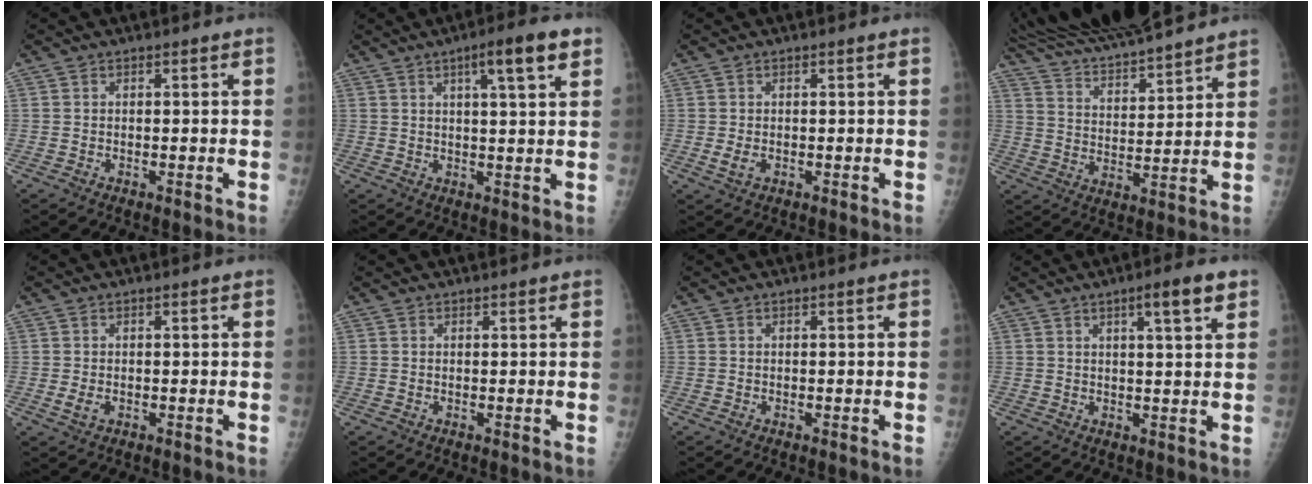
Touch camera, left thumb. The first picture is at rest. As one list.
[{"total": 8.2, "force": [4.2, 1.0, 7.0], "torque": [-0.102, -0.010, 0.060]}, {"total": 2.0, "force": [-0.2, 1.1, 1.7], "torque": [-0.032, -0.003, 0.000]}, {"total": 19.7, "force": [18.1, 2.6, 7.4], "torque": [-0.105, -0.050, 0.304]}, {"total": 1.9, "force": [-0.2, 1.0, 1.6], "torque": [-0.030, -0.003, -0.002]}, {"total": 0.8, "force": [0.7, 0.1, 0.4], "torque": [0.000, 0.004, 0.011]}, {"total": 0.0}, {"total": 6.1, "force": [3.3, 0.7, 5.0], "torque": [-0.073, -0.011, 0.048]}]